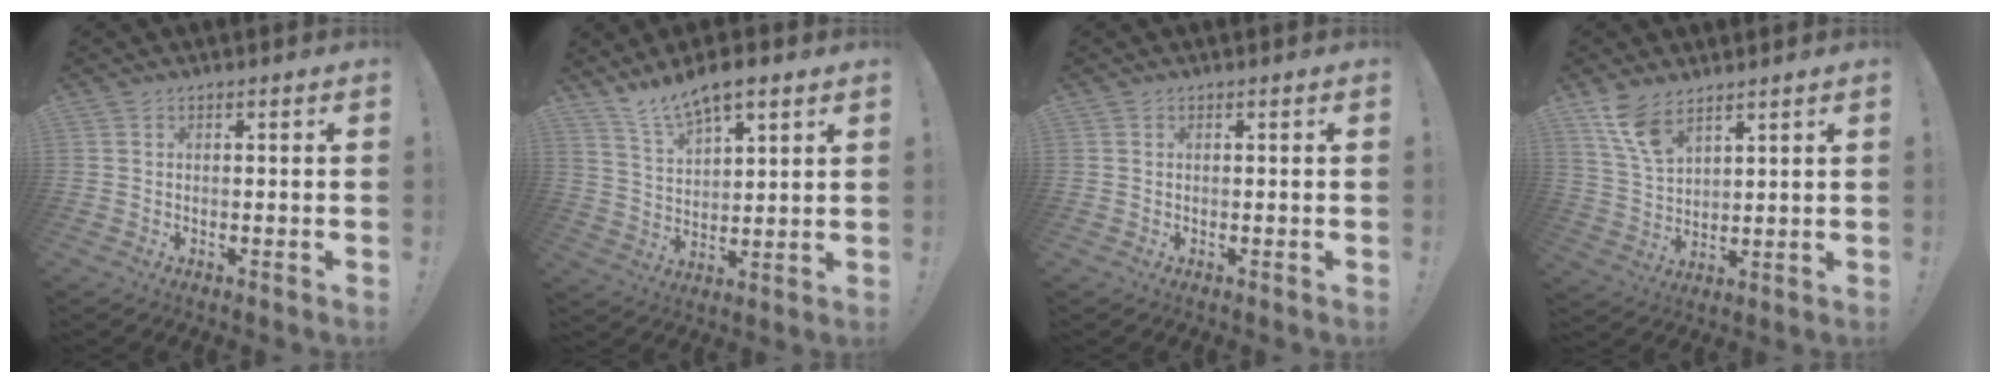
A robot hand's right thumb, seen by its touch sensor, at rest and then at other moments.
{"total": 10.2, "force": [8.1, 3.5, 5.2], "torque": [-0.089, -0.050, 0.147]}
{"total": 0.0}
{"total": 9.2, "force": [6.7, 4.0, 4.8], "torque": [-0.087, -0.036, 0.130]}